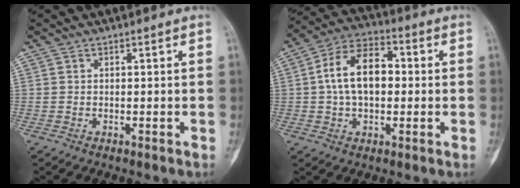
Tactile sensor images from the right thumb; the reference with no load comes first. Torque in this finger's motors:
{"motor_torque": [1.45, 1.46, 0.77, -0.64, 0.38]}